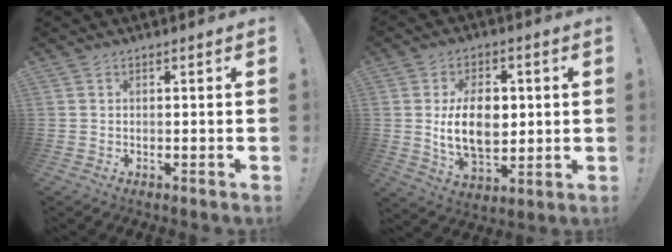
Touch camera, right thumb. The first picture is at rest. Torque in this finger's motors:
{"motor_torque": [1.34, 2.24, 0.74, -0.47, 0.08]}